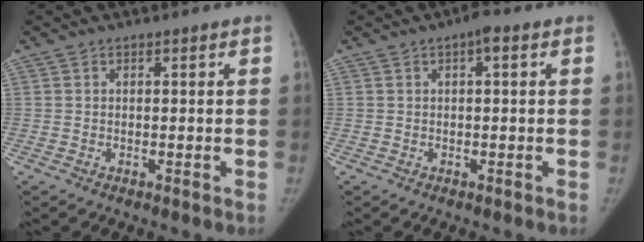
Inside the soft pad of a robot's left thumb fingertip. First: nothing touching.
{"total": 2.1, "force": [0.7, 0.7, 1.9], "torque": [-0.027, 0.004, 0.004]}